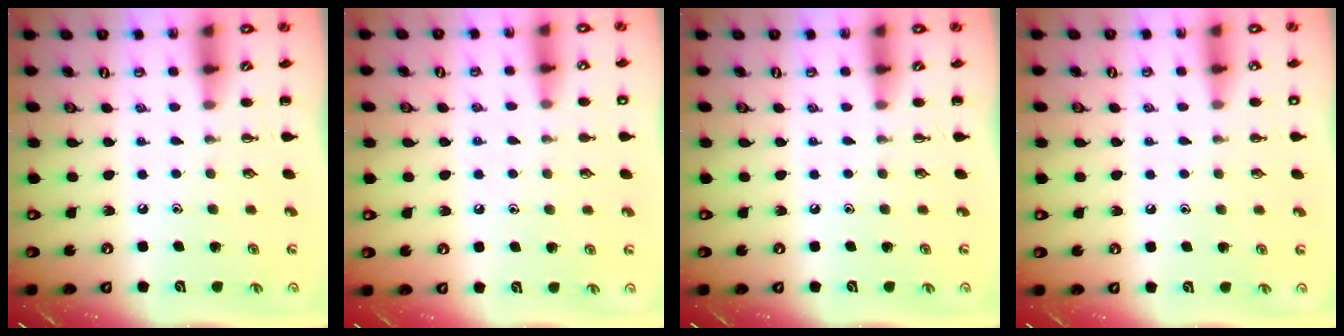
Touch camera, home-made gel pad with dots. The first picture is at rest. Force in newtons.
{"total": 7.2, "press": 6.8, "slide": 2.1}
{"total": 0.0}
{"total": 1.3, "press": 1.3, "slide": 0.1}